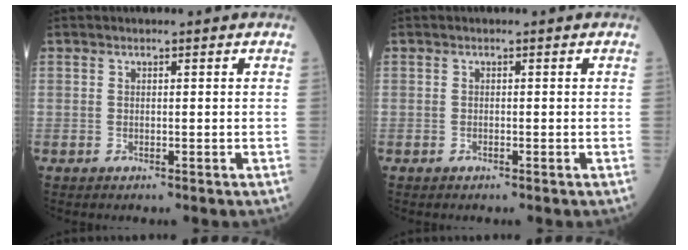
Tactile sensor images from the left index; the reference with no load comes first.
{"total": 0.0}